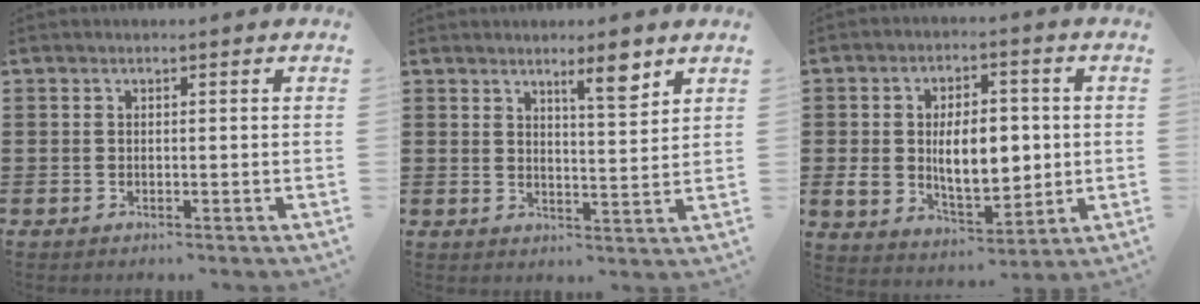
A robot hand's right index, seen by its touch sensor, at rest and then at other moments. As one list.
[{"total": 5.3, "force": [4.0, 0.7, 3.4], "torque": [-0.051, -0.012, 0.064]}, {"total": 9.6, "force": [0.4, 5.9, 7.6], "torque": [-0.129, 0.007, 0.006]}]